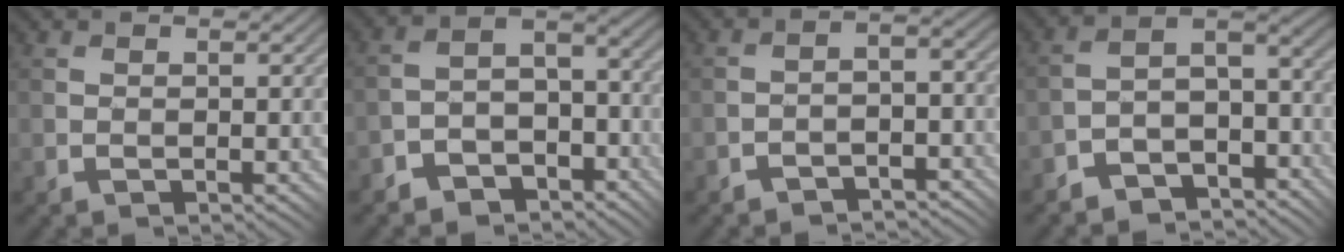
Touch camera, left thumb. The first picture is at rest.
{"total": 7.8, "force": [-5.2, 4.8, 3.3], "torque": [-0.052, -0.015, -0.098]}
{"total": 3.4, "force": [-2.9, 1.3, 1.3], "torque": [-0.010, 0.004, -0.058]}
{"total": 7.9, "force": [-5.7, 4.1, 3.6], "torque": [-0.048, -0.014, -0.106]}